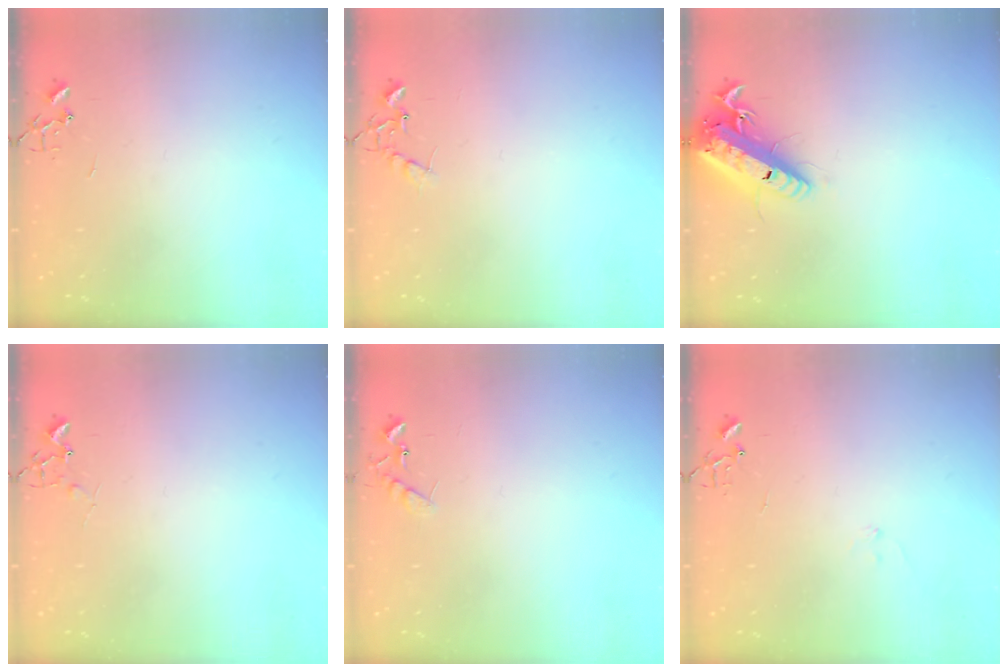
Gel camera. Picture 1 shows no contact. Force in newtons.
{"total": 6.8, "press": 6.8, "slide": 0.3}
{"total": 17.3, "press": 17.0, "slide": 3.4}
{"total": 5.4, "press": 5.3, "slide": 0.8}
{"total": 7.6, "press": 7.6, "slide": 0.7}
{"total": 7.0, "press": 7.0, "slide": 0.7}